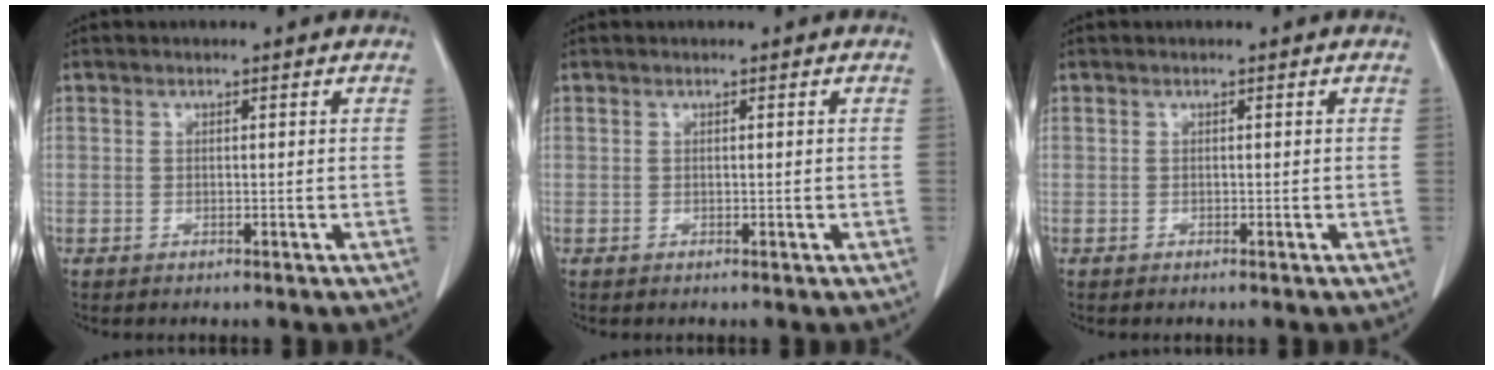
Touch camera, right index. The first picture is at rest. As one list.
[{"total": 0.0}, {"total": 0.0}]